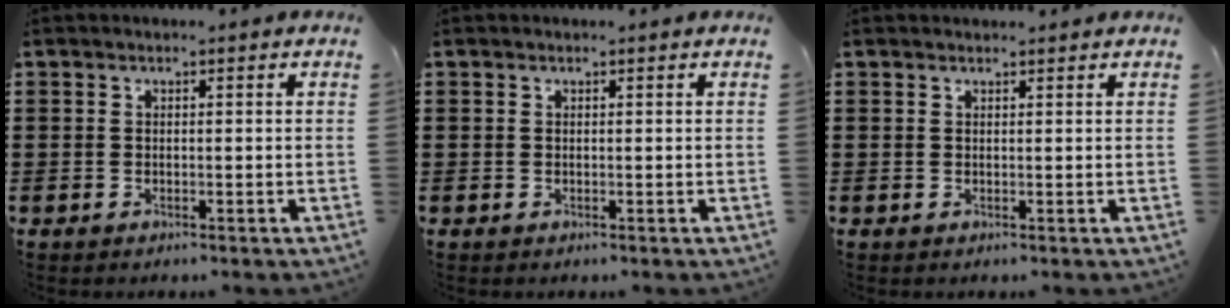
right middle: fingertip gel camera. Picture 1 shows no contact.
{"total": 0.0}
{"total": 0.7, "force": [0.7, 0.1, 0.1], "torque": [0.004, -0.003, 0.011]}